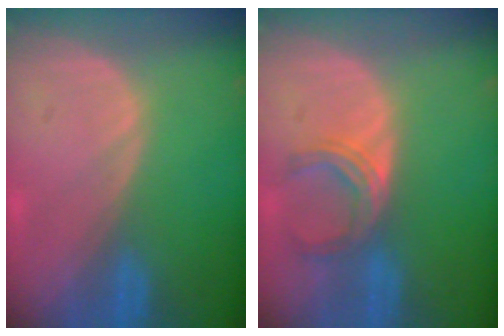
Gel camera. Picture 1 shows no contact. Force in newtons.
{"total": 4.9, "press": 4.5, "slide": 1.9}